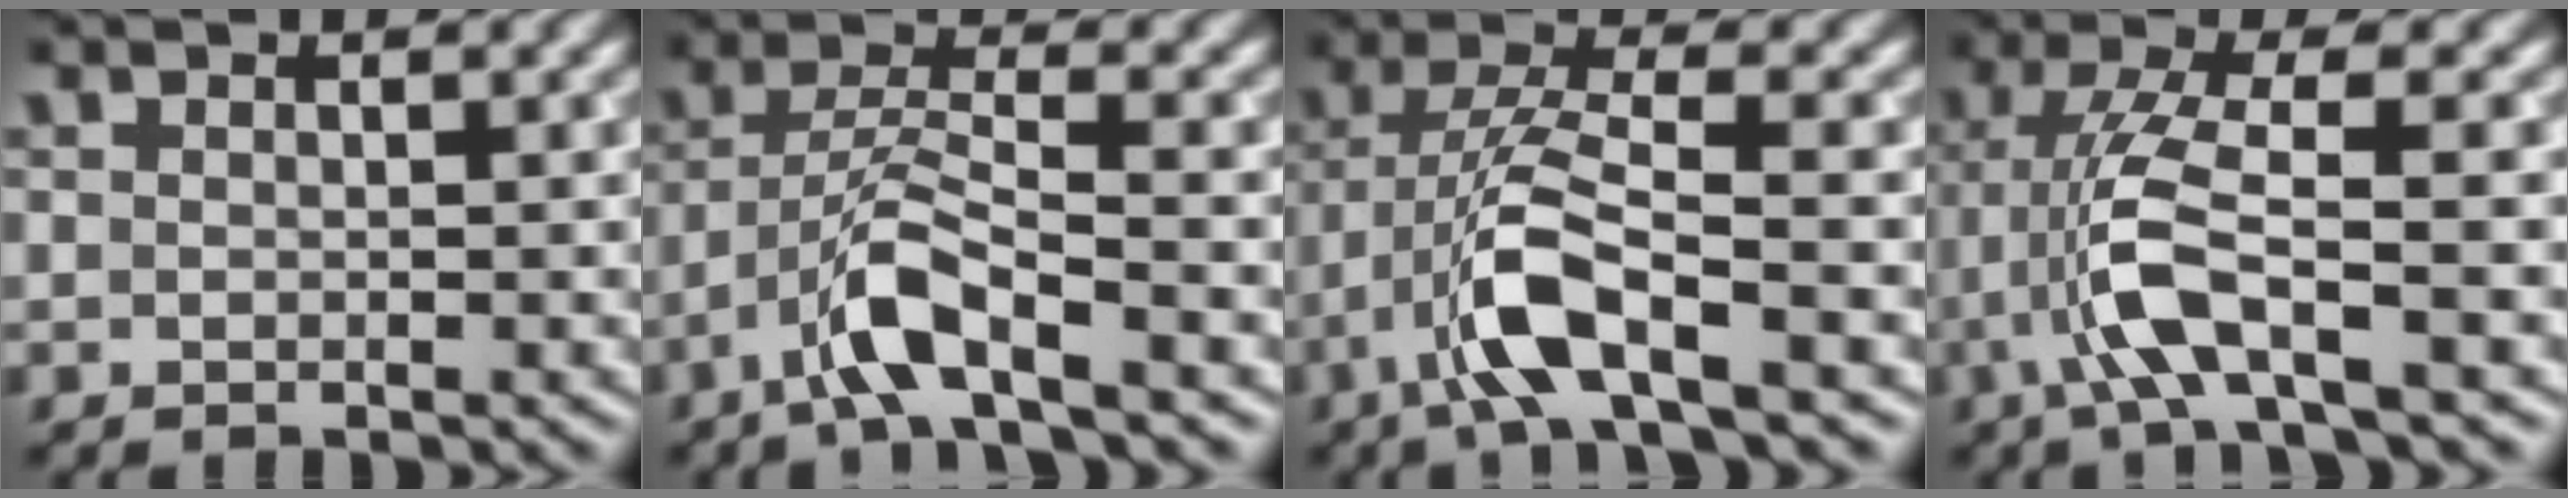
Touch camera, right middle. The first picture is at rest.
{"total": 5.0, "force": [-2.9, 0.9, 4.0], "torque": [-0.076, 0.007, -0.062]}
{"total": 6.2, "force": [-3.0, 1.5, 5.2], "torque": [-0.110, 0.006, -0.064]}
{"total": 5.2, "force": [-1.9, 0.7, 4.8], "torque": [-0.103, 0.008, -0.040]}